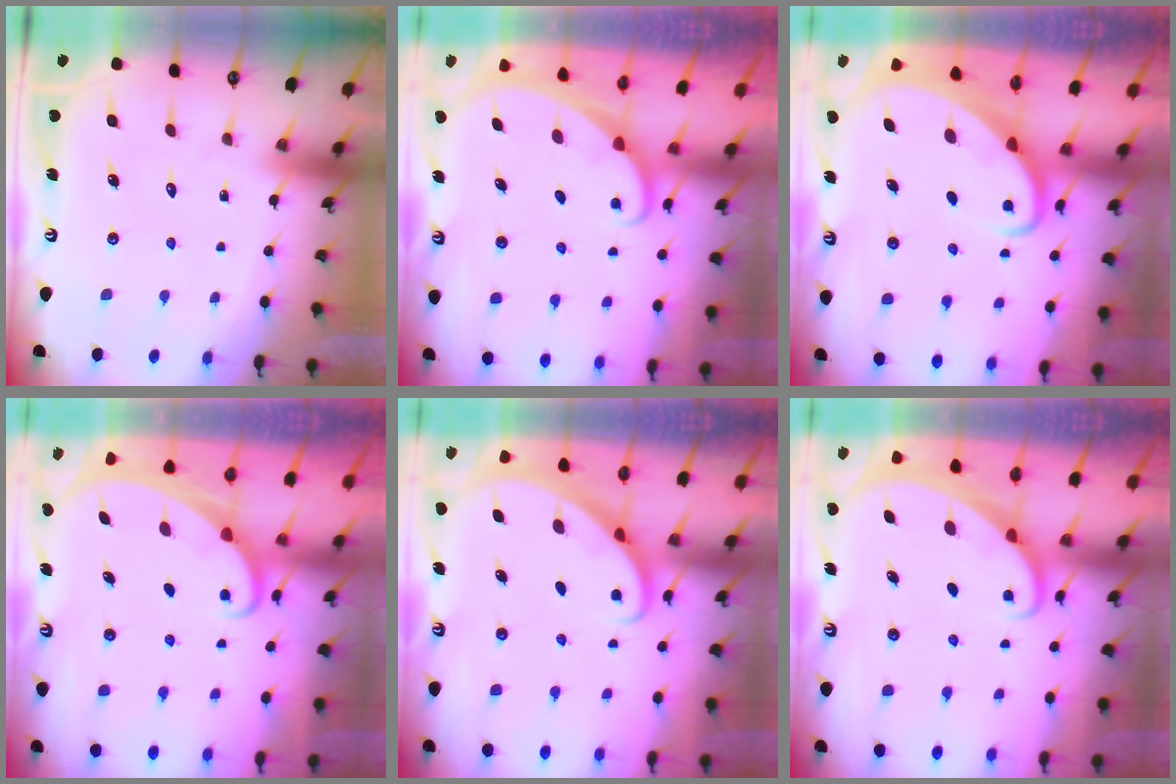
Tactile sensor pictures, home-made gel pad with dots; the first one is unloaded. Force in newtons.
{"total": 1.7, "press": 1.7, "slide": 0.1}
{"total": 3.5, "press": 3.5, "slide": 0.5}
{"total": 2.2, "press": 2.2, "slide": 0.3}
{"total": 2.7, "press": 2.7, "slide": 0.2}
{"total": 1.7, "press": 1.7, "slide": 0.2}